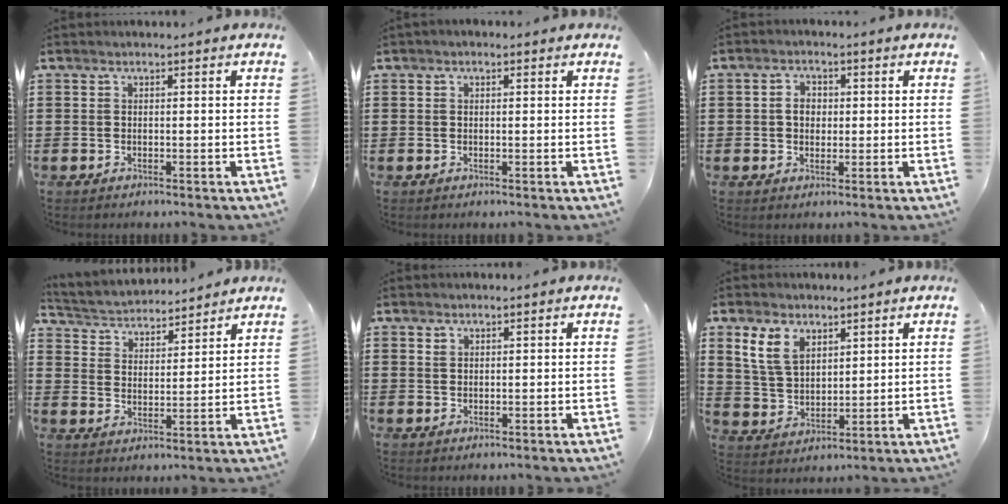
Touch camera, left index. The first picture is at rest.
{"total": 0.7, "force": [0.2, 0.5, 0.4], "torque": [-0.010, 0.006, 0.002]}
{"total": 3.1, "force": [0.2, 2.3, 2.0], "torque": [-0.038, 0.006, -0.001]}
{"total": 3.5, "force": [3.5, 0.8, -0.1], "torque": [-0.020, -0.023, 0.057]}
{"total": 1.0, "force": [0.6, 0.7, 0.3], "torque": [-0.010, 0.003, 0.013]}
{"total": 7.0, "force": [3.9, 4.3, 3.8], "torque": [-0.093, 0.015, 0.075]}